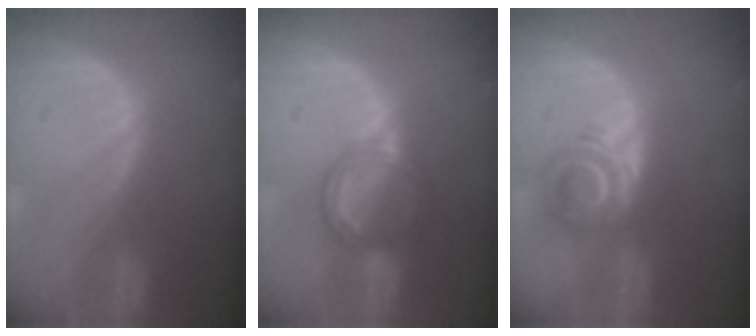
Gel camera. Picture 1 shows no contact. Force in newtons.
{"total": 5.5, "press": 5.2, "slide": 1.8}
{"total": 6.2, "press": 5.3, "slide": 3.3}